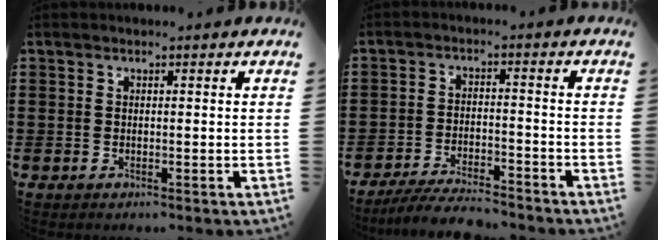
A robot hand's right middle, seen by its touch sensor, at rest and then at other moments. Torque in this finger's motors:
{"motor_torque": [0.06, -0.01, 0.08, 0.11]}